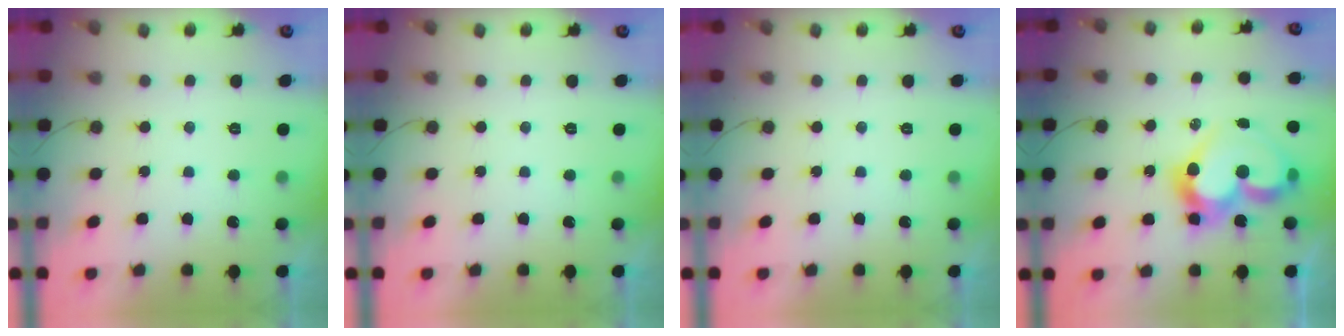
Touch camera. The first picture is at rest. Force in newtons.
{"total": 0.0}
{"total": 0.0}
{"total": 16.7, "press": 16.4, "slide": 3.3}